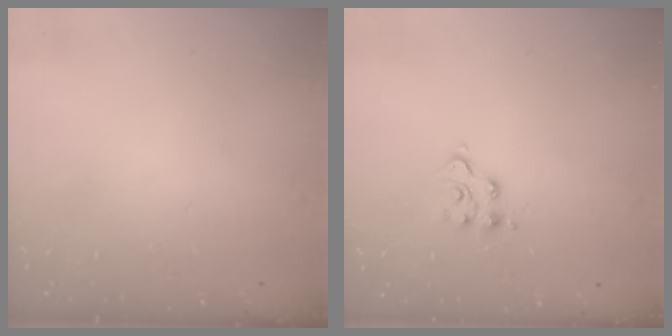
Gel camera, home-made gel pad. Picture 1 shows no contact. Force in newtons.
{"total": 6.7, "press": 6.7, "slide": 0.2}